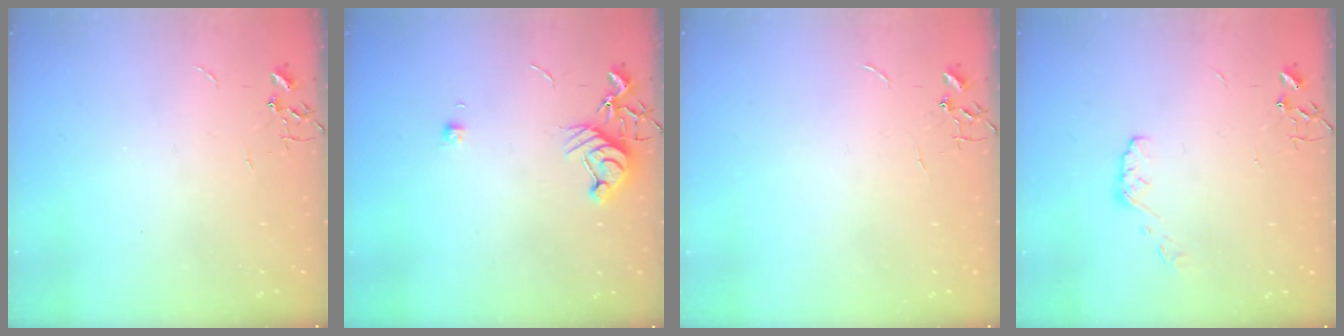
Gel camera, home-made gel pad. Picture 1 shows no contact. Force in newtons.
{"total": 8.5, "press": 8.5, "slide": 0.9}
{"total": 0.0}
{"total": 5.5, "press": 5.4, "slide": 0.9}